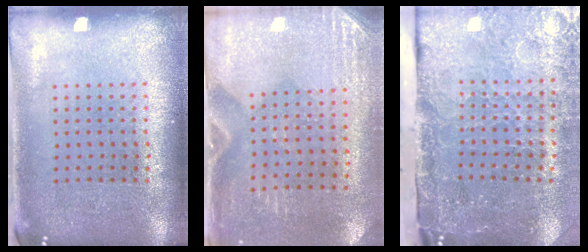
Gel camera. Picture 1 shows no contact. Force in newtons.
{"total": 2.9, "press": 2.5, "slide": 1.3}
{"total": 4.9, "press": 3.7, "slide": 3.3}